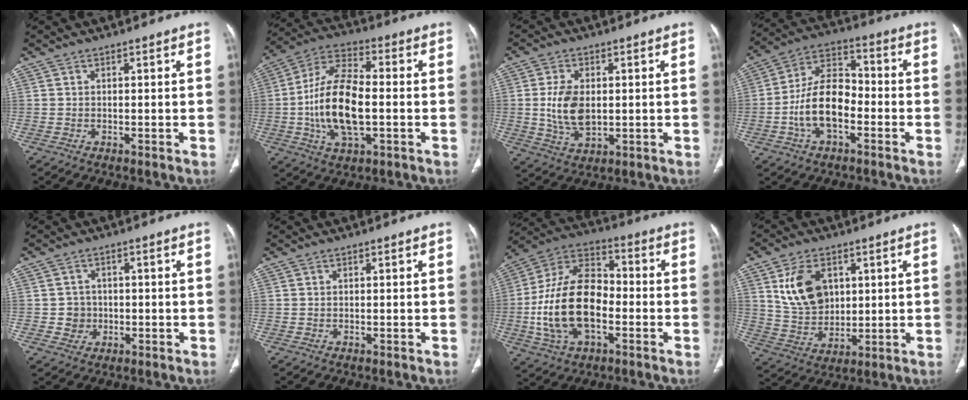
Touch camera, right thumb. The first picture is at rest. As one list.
[{"total": 16.2, "force": [-2.0, 7.4, 14.3], "torque": [-0.279, 0.020, -0.040]}, {"total": 8.7, "force": [0.4, 5.3, 7.0], "torque": [-0.133, -0.008, 0.014]}, {"total": 13.2, "force": [-3.6, 7.5, 10.2], "torque": [-0.179, 0.041, -0.070]}, {"total": 3.2, "force": [-0.4, 3.2, 0.6], "torque": [0.012, 0.009, -0.005]}, {"total": 0.0}, {"total": 19.5, "force": [-3.5, 11.5, 15.4], "torque": [-0.287, 0.031, -0.061]}, {"total": 11.7, "force": [4.0, 8.2, 7.4], "torque": [-0.109, -0.019, 0.087]}]